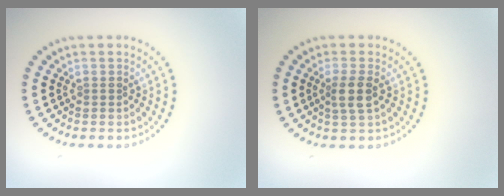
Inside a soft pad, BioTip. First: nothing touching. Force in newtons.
{"total": 2.2, "press": 1.9, "slide": 1.1}